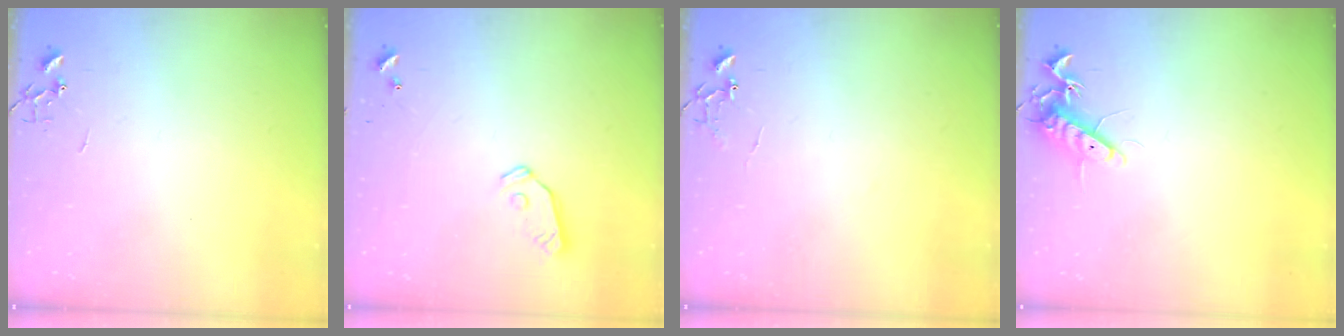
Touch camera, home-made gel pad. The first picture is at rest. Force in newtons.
{"total": 6.6, "press": 6.6, "slide": 0.4}
{"total": 7.5, "press": 7.5, "slide": 0.7}
{"total": 10.1, "press": 10.1, "slide": 0.9}